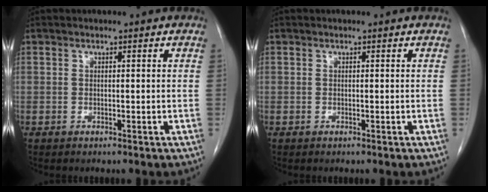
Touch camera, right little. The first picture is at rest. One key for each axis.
{"total": 0.0}